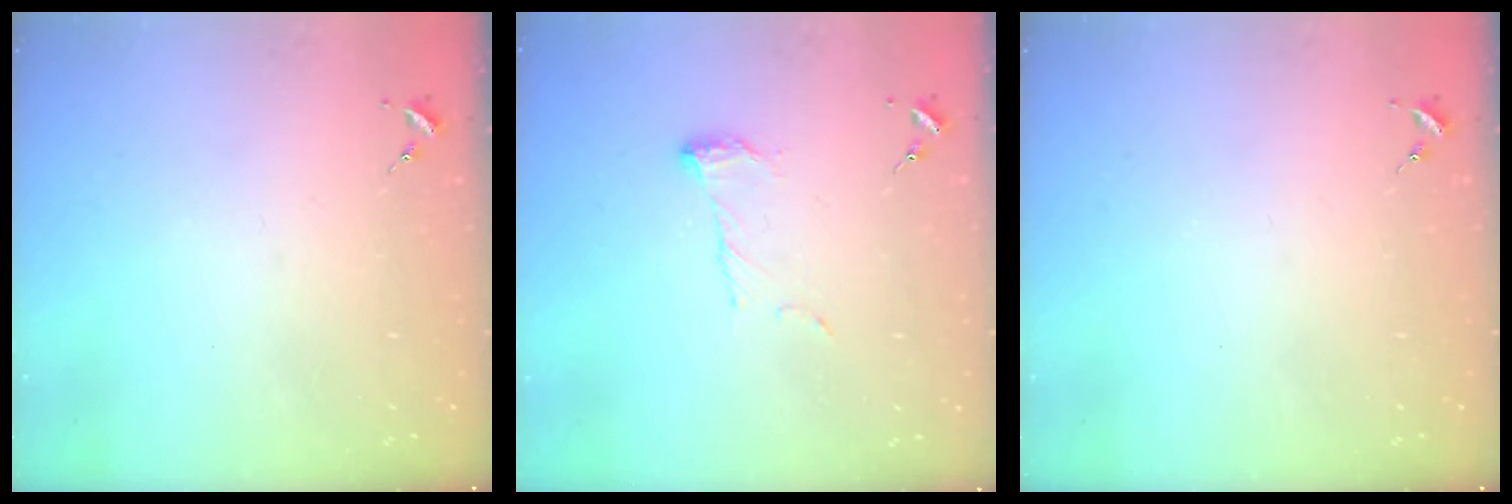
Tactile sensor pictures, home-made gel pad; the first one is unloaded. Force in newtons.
{"total": 7.6, "press": 7.6, "slide": 0.4}
{"total": 0.0}